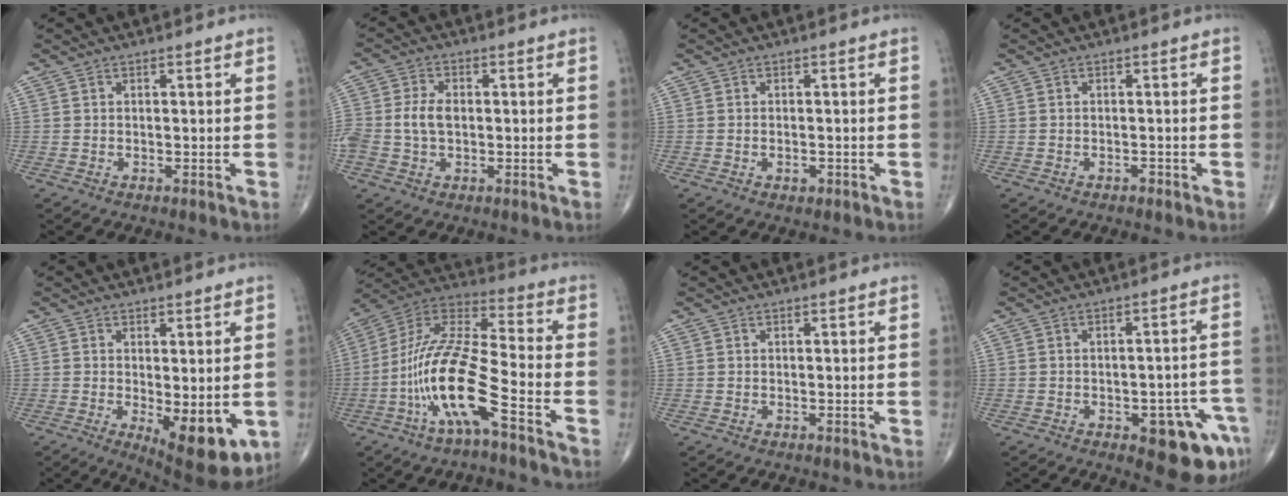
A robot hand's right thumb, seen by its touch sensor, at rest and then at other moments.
{"total": 6.1, "force": [-0.3, 4.1, 4.5], "torque": [-0.101, 0.012, -0.004]}
{"total": 1.4, "force": [-0.6, 0.8, 1.0], "torque": [-0.016, 0.003, -0.007]}
{"total": 0.7, "force": [-0.5, 0.3, 0.3], "torque": [-0.004, 0.001, -0.011]}
{"total": 11.2, "force": [-2.3, 4.2, 10.1], "torque": [-0.125, -0.025, -0.018]}
{"total": 16.7, "force": [-7.2, 3.7, 14.6], "torque": [-0.308, 0.051, -0.141]}
{"total": 0.0}
{"total": 11.6, "force": [-5.3, 4.6, 9.3], "torque": [-0.083, 0.032, -0.056]}